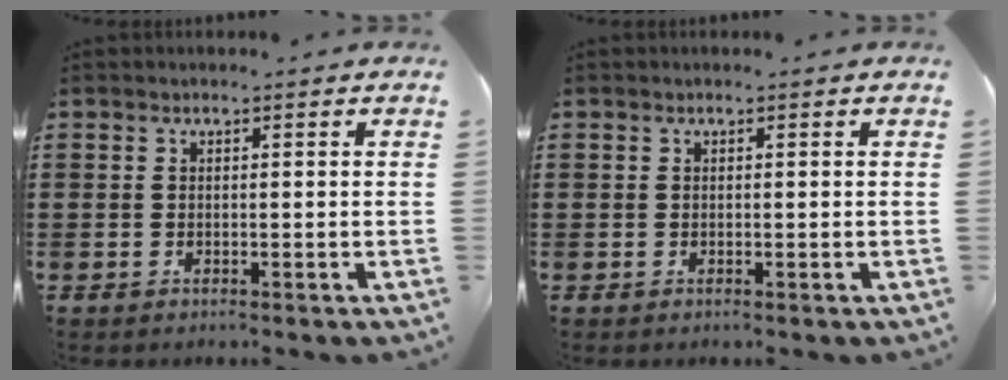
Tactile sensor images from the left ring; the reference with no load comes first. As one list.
[{"total": 0.0}]